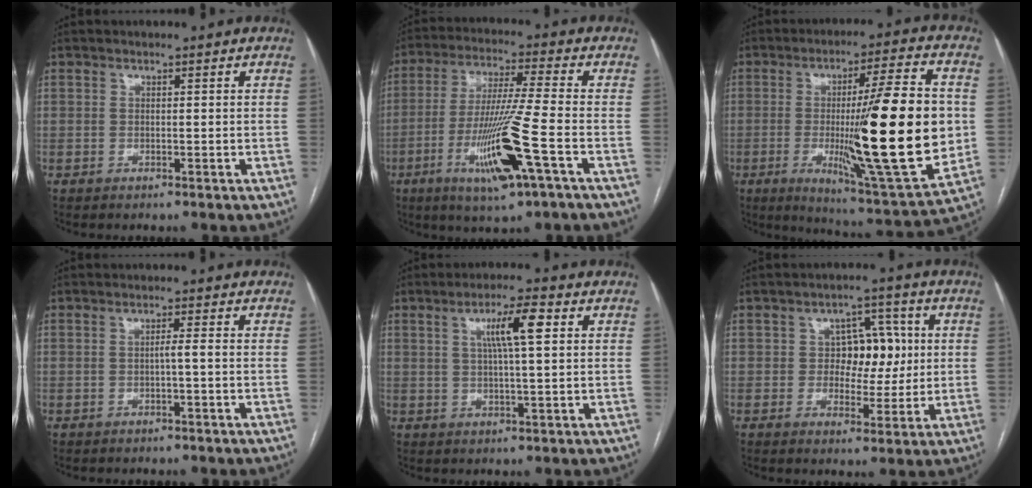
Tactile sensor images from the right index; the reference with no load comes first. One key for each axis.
{"total": 13.8, "fx": -5.2, "fy": -0.3, "fz": 12.8, "tx": -0.256, "ty": -0.021, "tz": -0.096}
{"total": 24.3, "fx": -1.4, "fy": 1.4, "fz": 24.2, "tx": -0.344, "ty": -0.018, "tz": -0.021}
{"total": 0.6, "fx": -0.1, "fy": -0.2, "fz": 0.6, "tx": -0.005, "ty": 0.000, "tz": -0.002}
{"total": 6.8, "fx": 2.2, "fy": 0.5, "fz": 6.5, "tx": -0.112, "ty": 0.008, "tz": 0.036}
{"total": 7.0, "fx": 0.8, "fy": 4.9, "fz": 5.0, "tx": -0.053, "ty": 0.019, "tz": 0.017}